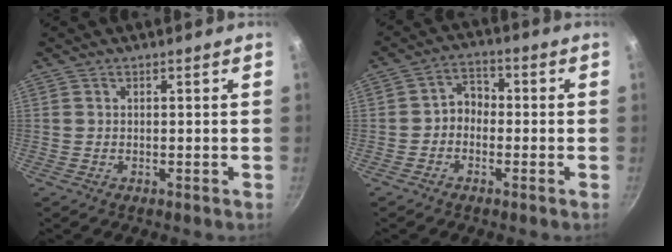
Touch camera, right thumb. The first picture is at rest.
{"total": 4.4, "force": [-1.1, 3.5, 2.4], "torque": [-0.015, 0.026, -0.031]}